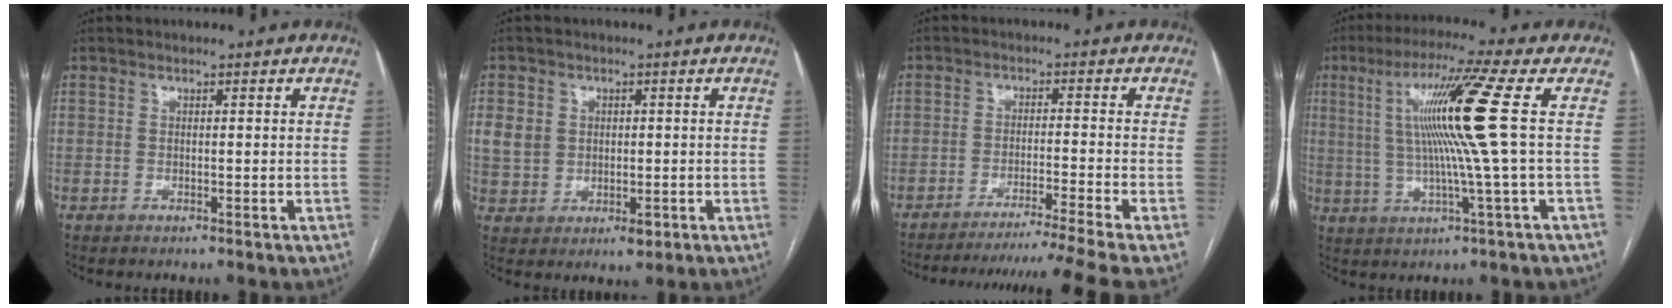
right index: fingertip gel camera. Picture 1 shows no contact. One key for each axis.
{"total": 7.4, "fx": 0.7, "fy": 6.4, "fz": 3.7, "tx": -0.080, "ty": 0.003, "tz": 0.024}
{"total": 14.0, "fx": -12.3, "fy": -4.2, "fz": 5.3, "tx": -0.059, "ty": -0.031, "tz": -0.182}
{"total": 12.8, "fx": 2.1, "fy": -2.4, "fz": 12.4, "tx": -0.224, "ty": 0.010, "tz": 0.037}